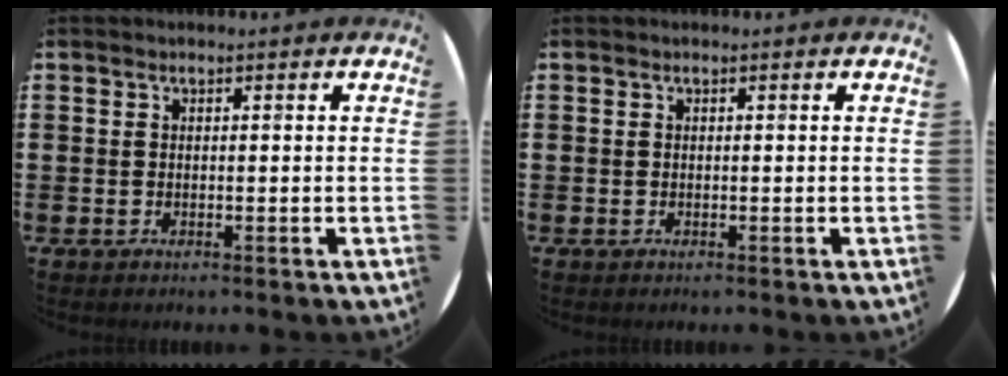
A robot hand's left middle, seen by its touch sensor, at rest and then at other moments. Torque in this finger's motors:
{"motor_torque": [0.00, 0.00, -0.02, 0.00]}